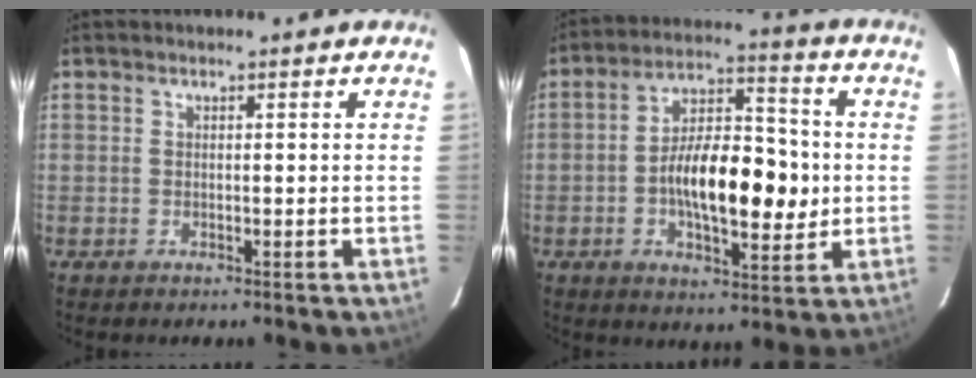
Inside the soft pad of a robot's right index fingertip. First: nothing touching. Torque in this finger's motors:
{"motor_torque": [0.65, -0.03, 0.90, 0.21]}